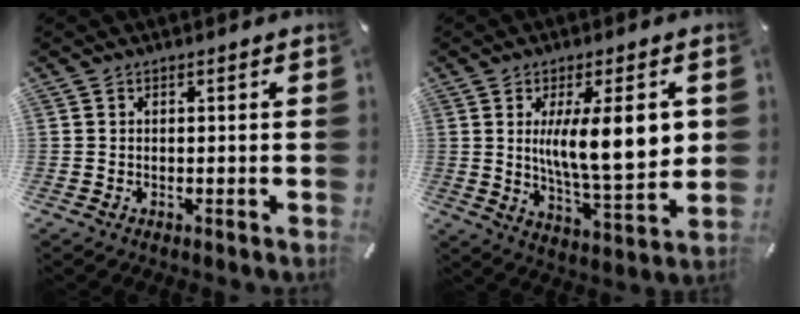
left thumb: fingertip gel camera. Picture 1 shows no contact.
{"total": 16.7, "force": [3.2, 4.8, 15.7], "torque": [-0.272, -0.019, 0.042]}